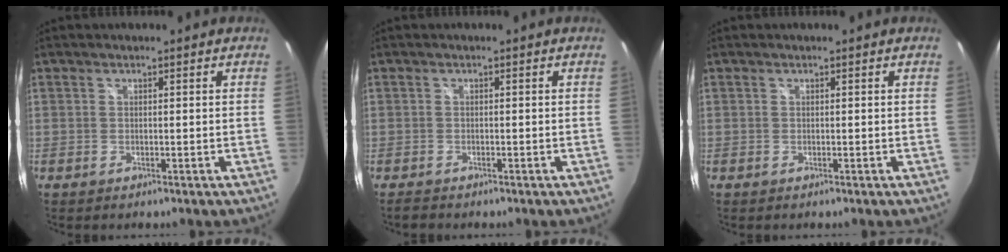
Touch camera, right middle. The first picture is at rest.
{"total": 1.0, "force": [-1.0, 0.3, 0.1], "torque": [-0.006, -0.004, -0.020]}
{"total": 0.0}